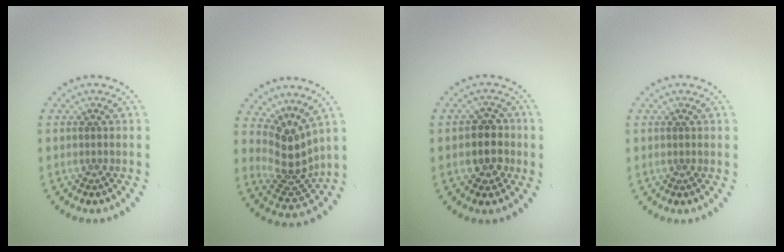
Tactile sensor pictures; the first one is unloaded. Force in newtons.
{"total": 3.9, "press": 2.7, "slide": 2.8}
{"total": 3.0, "press": 2.8, "slide": 0.9}
{"total": 0.0}